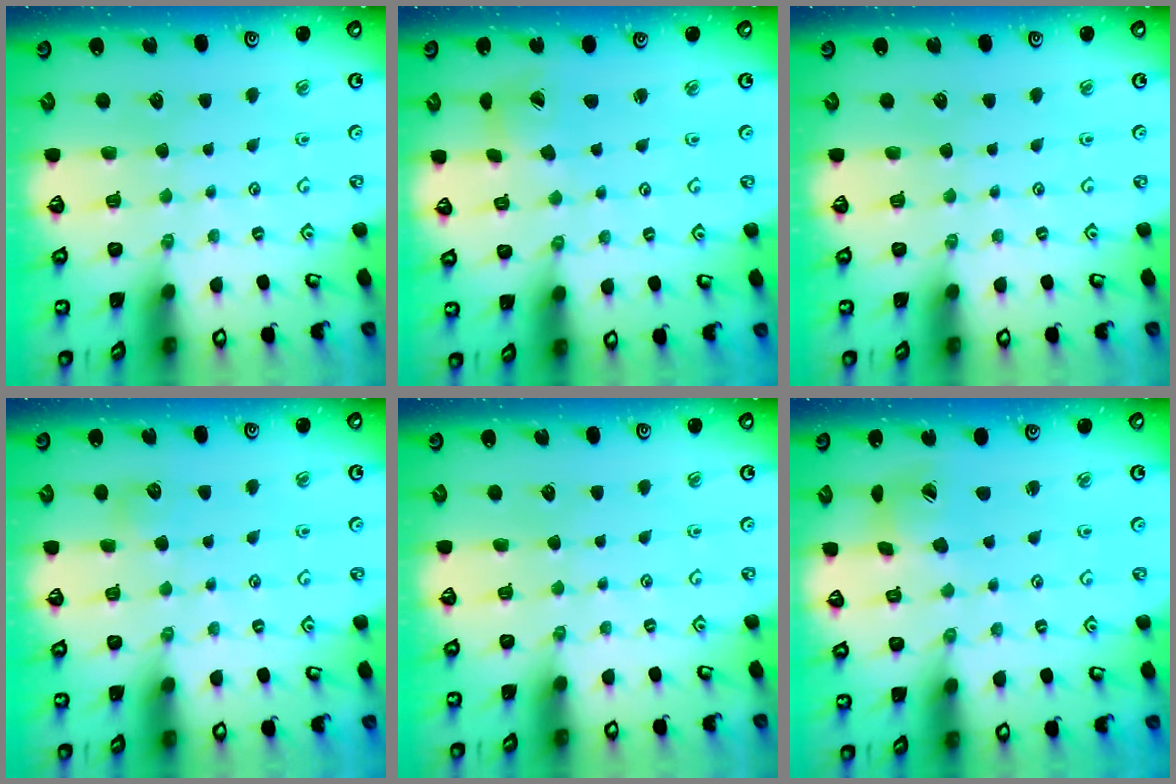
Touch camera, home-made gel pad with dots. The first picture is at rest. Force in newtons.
{"total": 2.5, "press": 2.5, "slide": 0.4}
{"total": 0.0}
{"total": 5.3, "press": 5.3, "slide": 0.3}
{"total": 0.0}
{"total": 5.5, "press": 5.5, "slide": 0.6}